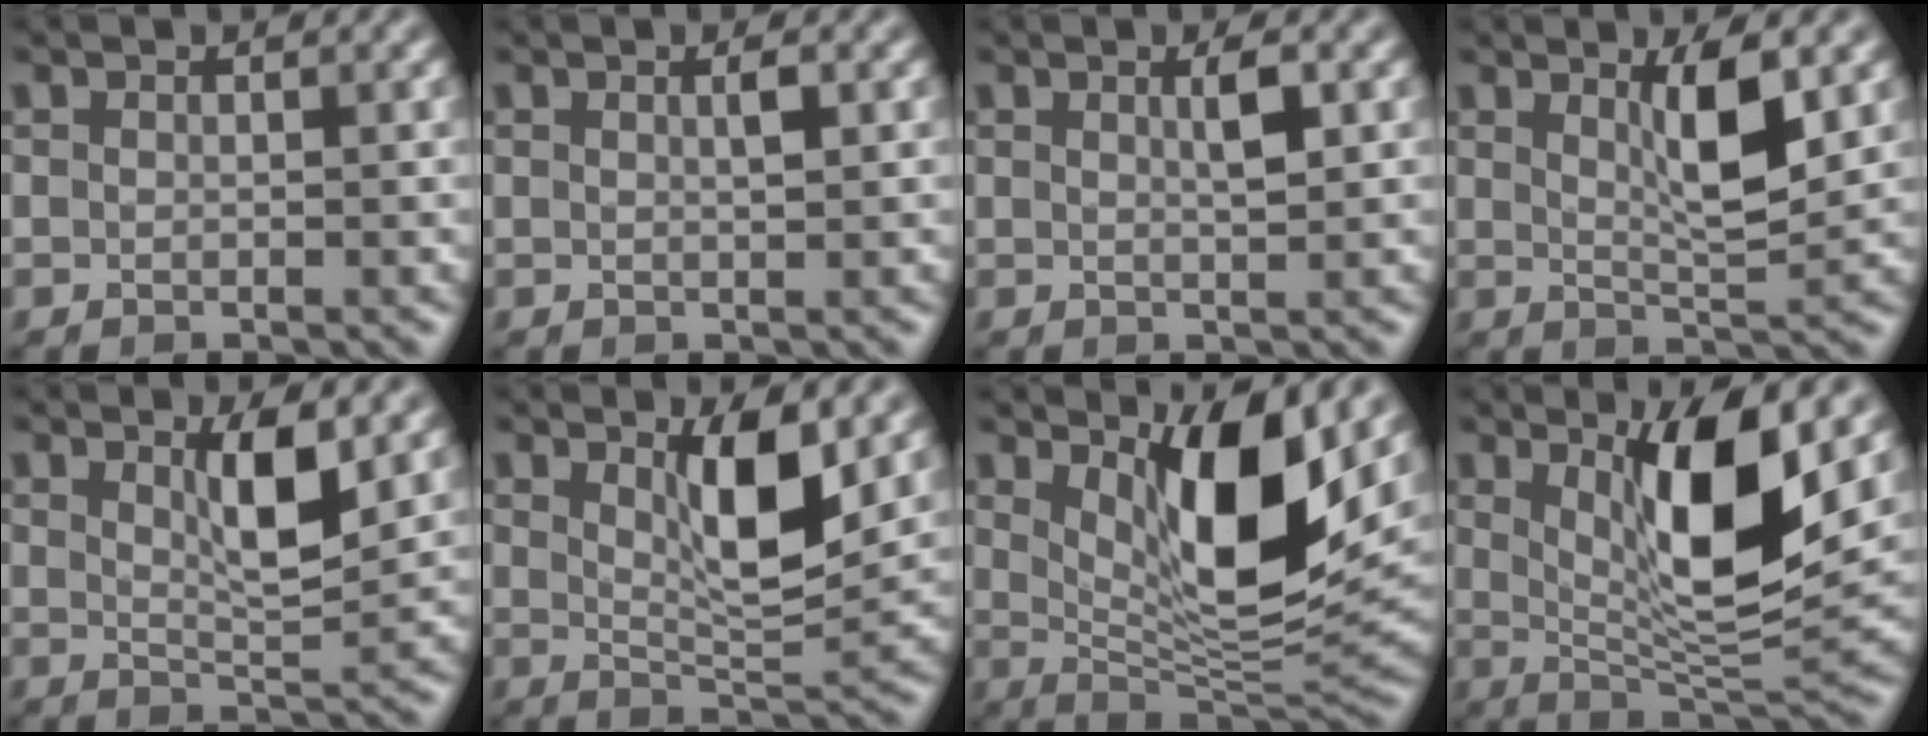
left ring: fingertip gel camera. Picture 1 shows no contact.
{"total": 1.2, "force": [0.4, 0.2, 1.1], "torque": [-0.017, 0.004, 0.005]}
{"total": 1.9, "force": [0.7, 0.4, 1.7], "torque": [-0.026, 0.002, 0.009]}
{"total": 4.3, "force": [1.6, 0.9, 3.9], "torque": [-0.066, -0.008, 0.029]}
{"total": 3.9, "force": [1.6, 0.9, 3.5], "torque": [-0.059, -0.008, 0.028]}
{"total": 5.4, "force": [2.0, 1.4, 4.8], "torque": [-0.081, -0.011, 0.037]}
{"total": 9.1, "force": [3.5, 2.8, 8.0], "torque": [-0.130, -0.025, 0.066]}
{"total": 8.9, "force": [2.7, 2.4, 8.1], "torque": [-0.132, -0.021, 0.052]}